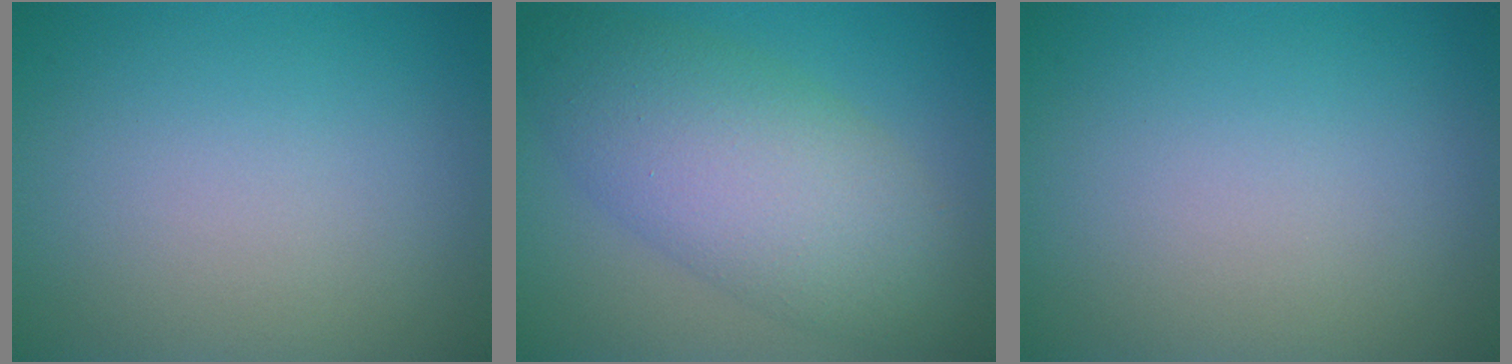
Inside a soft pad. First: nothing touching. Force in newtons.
{"total": 8.1, "press": 8.1, "slide": 0.2}
{"total": 0.0}